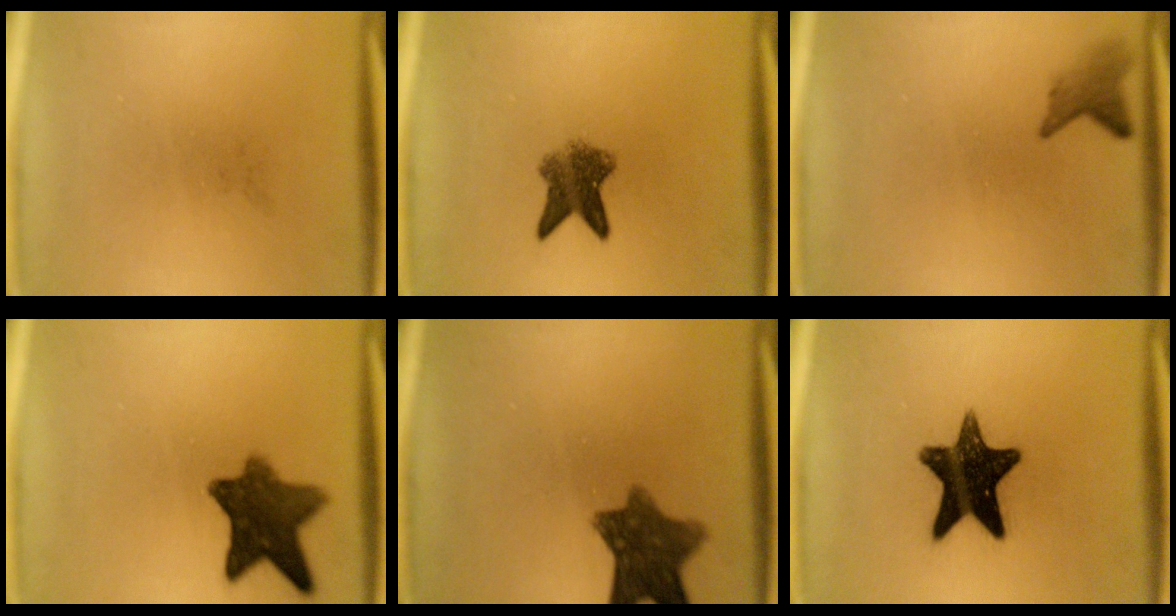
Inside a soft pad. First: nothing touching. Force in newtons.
{"total": 5.5}
{"total": 2.4}
{"total": 9.8}
{"total": 9.2}
{"total": 14.8}